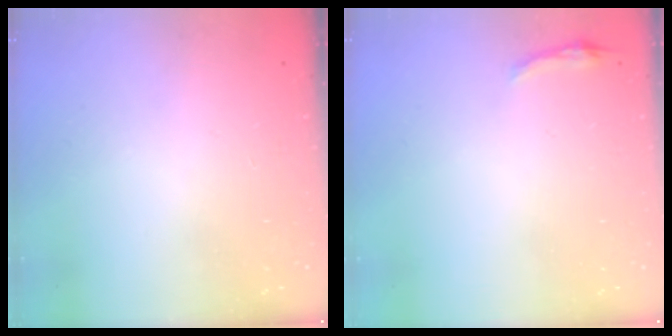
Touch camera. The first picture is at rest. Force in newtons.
{"total": 3.1, "press": 3.0, "slide": 0.7}